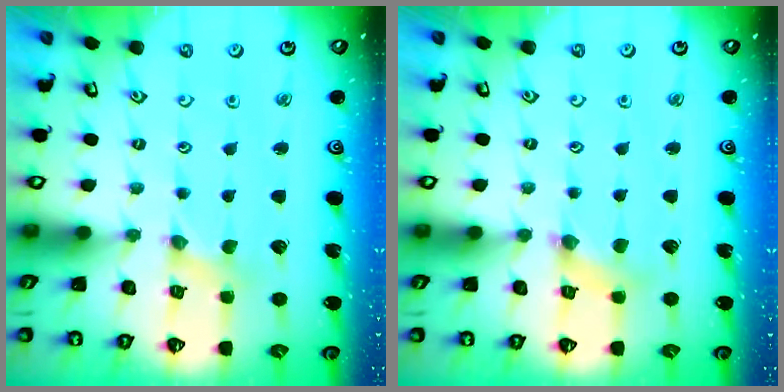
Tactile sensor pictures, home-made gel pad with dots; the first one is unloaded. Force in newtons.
{"total": 1.6, "press": 1.6, "slide": 0.4}